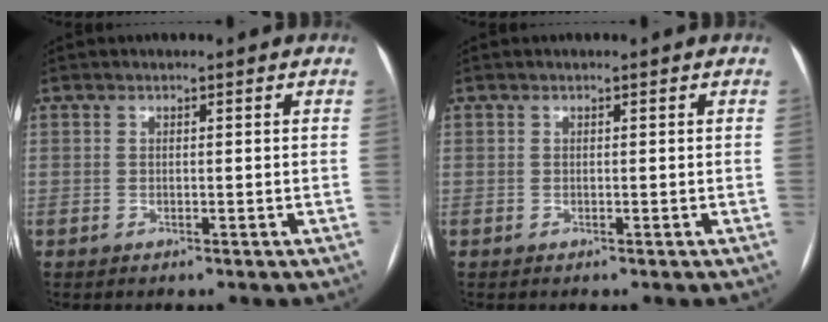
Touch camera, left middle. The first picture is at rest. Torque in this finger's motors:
{"motor_torque": [0.00, 0.25, 0.06, 0.01]}